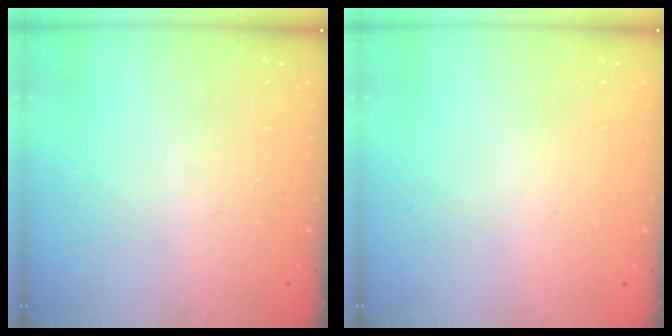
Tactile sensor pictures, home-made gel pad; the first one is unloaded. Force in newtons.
{"total": 0.0}